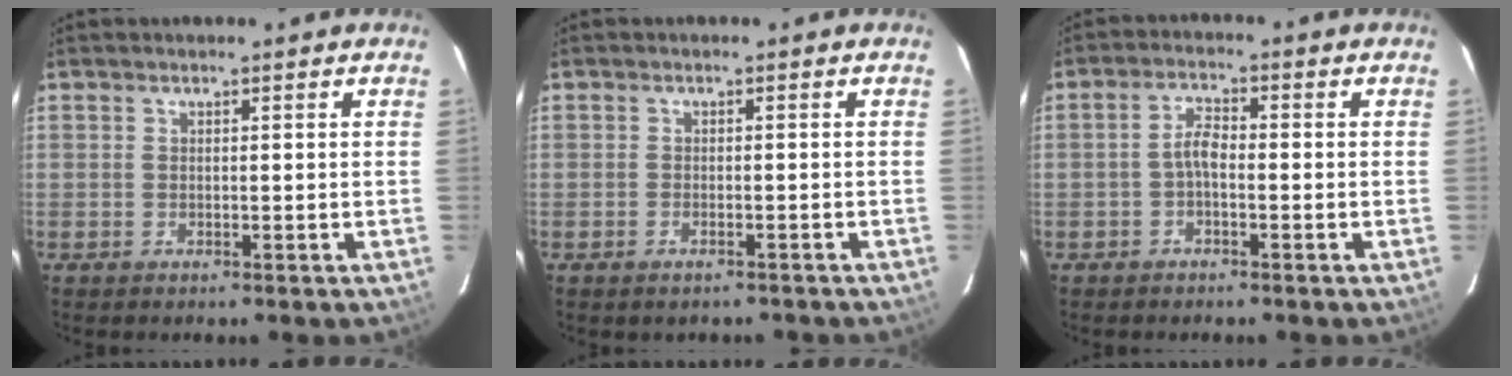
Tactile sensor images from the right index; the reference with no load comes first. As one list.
[{"total": 2.4, "force": [-1.8, 1.0, 1.1], "torque": [-0.023, -0.003, -0.026]}, {"total": 3.0, "force": [-1.1, 1.2, 2.5], "torque": [-0.053, 0.012, -0.023]}]